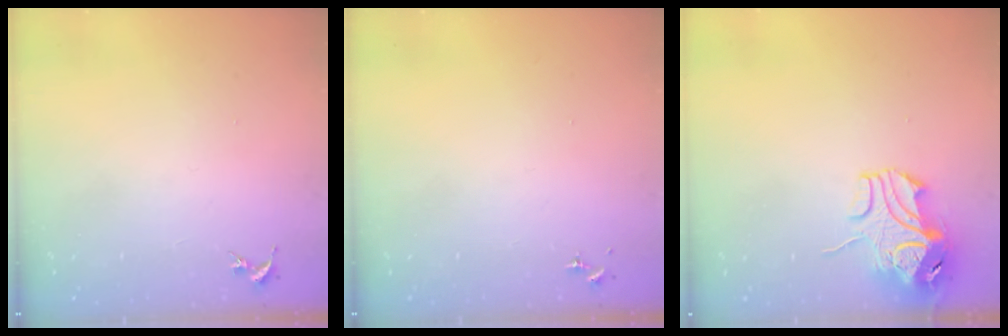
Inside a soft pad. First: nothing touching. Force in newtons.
{"total": 0.0}
{"total": 10.5, "press": 10.4, "slide": 1.5}